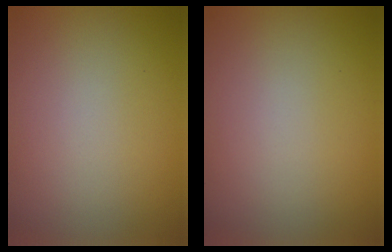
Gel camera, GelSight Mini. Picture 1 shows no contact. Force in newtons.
{"total": 0.0}